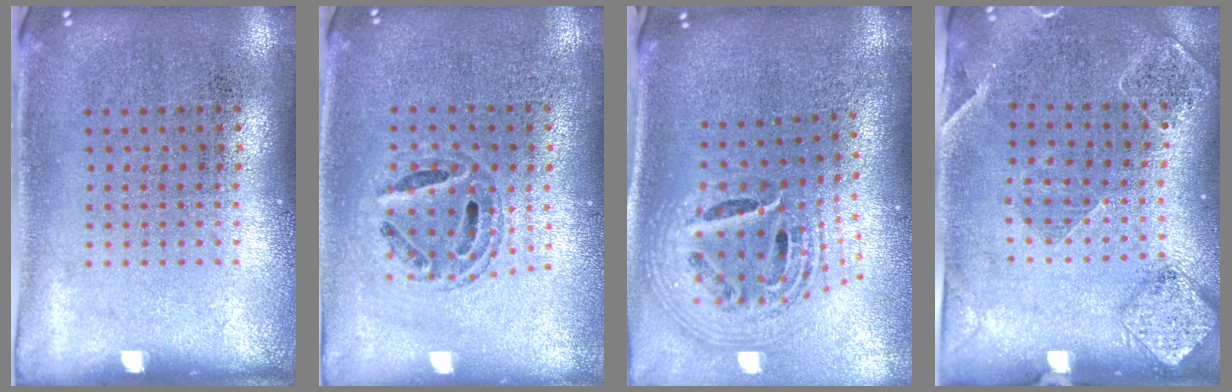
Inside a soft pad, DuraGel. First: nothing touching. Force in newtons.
{"total": 0.7, "press": 0.7, "slide": 0.3}
{"total": 2.7, "press": 1.8, "slide": 2.0}
{"total": 1.6, "press": 1.6, "slide": 0.4}